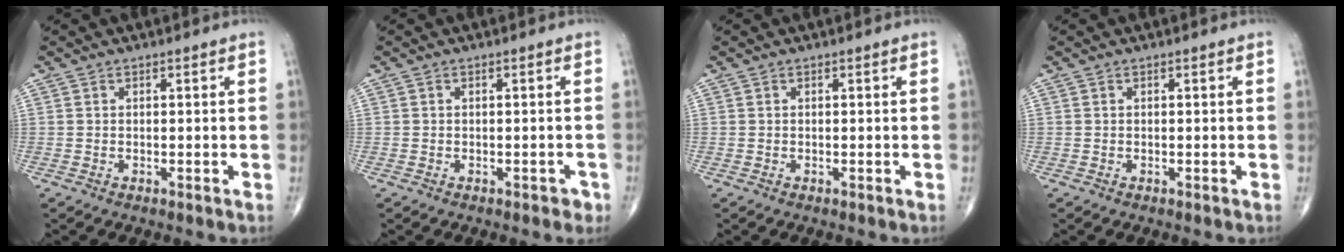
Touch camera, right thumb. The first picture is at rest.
{"total": 1.5, "force": [-0.8, 0.9, 0.8], "torque": [-0.006, 0.004, -0.009]}
{"total": 0.0}
{"total": 0.0}